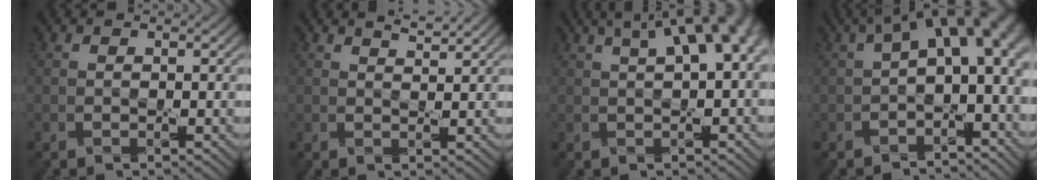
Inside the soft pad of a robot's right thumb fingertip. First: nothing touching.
{"total": 1.9, "force": [1.6, 0.2, 1.0], "torque": [-0.017, -0.001, 0.027]}
{"total": 8.2, "force": [2.7, 2.7, 7.2], "torque": [-0.098, 0.025, 0.036]}
{"total": 11.3, "force": [1.0, 5.9, 9.6], "torque": [-0.138, -0.001, 0.017]}